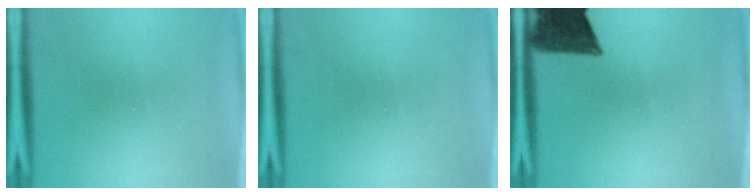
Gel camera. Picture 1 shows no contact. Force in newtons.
{"total": 0.0}
{"total": 11.6}